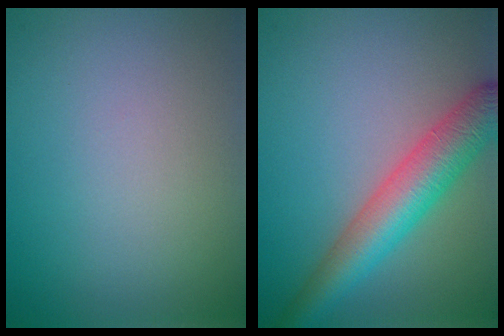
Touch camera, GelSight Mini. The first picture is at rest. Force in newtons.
{"total": 6.1, "press": 6.1, "slide": 0.2}